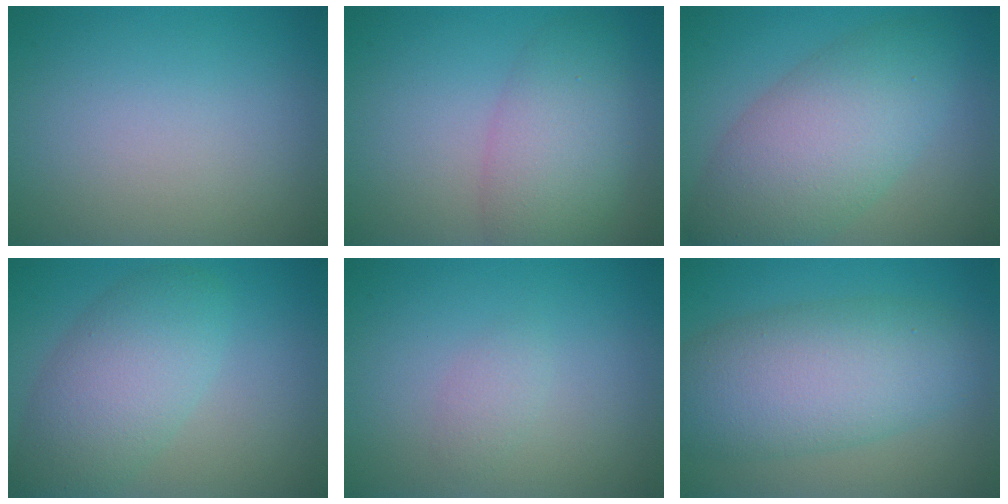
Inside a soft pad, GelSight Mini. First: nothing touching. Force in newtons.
{"total": 5.3, "press": 5.3, "slide": 0.3}
{"total": 7.9, "press": 7.9, "slide": 0.2}
{"total": 6.0, "press": 6.0, "slide": 0.4}
{"total": 1.1, "press": 1.1, "slide": 0.1}
{"total": 8.1, "press": 8.1, "slide": 0.2}